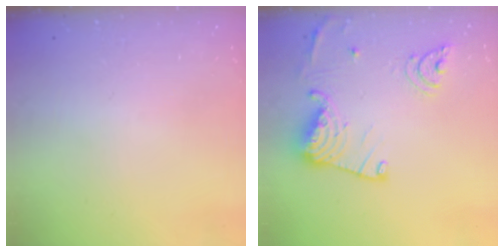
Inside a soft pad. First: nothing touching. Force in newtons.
{"total": 17.0, "press": 16.9, "slide": 1.7}